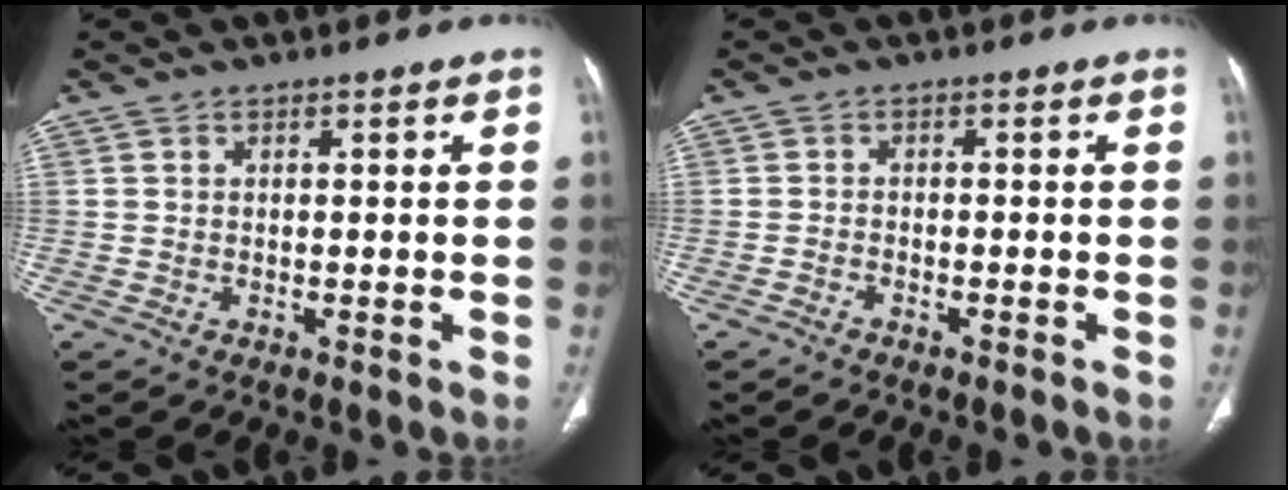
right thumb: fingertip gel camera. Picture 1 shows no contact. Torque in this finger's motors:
{"motor_torque": [-0.26, -0.01, -0.23, 0.06, 0.00]}